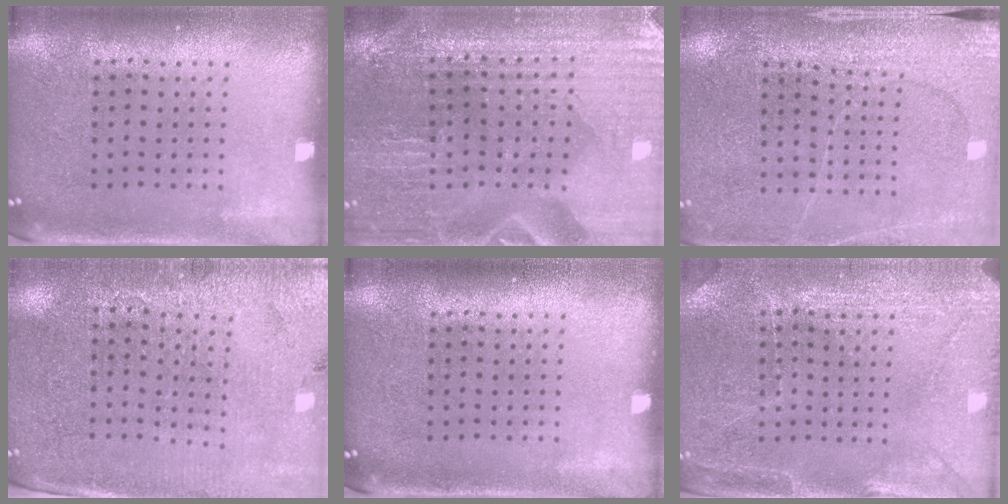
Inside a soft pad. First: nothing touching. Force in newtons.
{"total": 1.7, "press": 1.7, "slide": 0.2}
{"total": 2.9, "press": 2.9, "slide": 0.2}
{"total": 3.0, "press": 2.9, "slide": 0.8}
{"total": 0.0}
{"total": 2.8, "press": 2.8, "slide": 0.4}